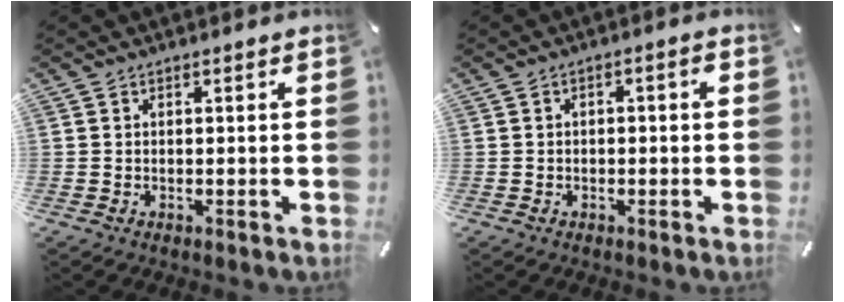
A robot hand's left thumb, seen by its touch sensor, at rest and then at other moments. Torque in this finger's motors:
{"motor_torque": [-0.26, 0.00, -0.01, -0.01, -0.01]}